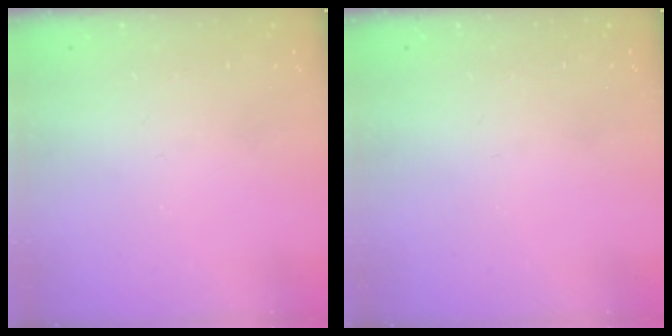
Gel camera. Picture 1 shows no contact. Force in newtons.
{"total": 0.0}